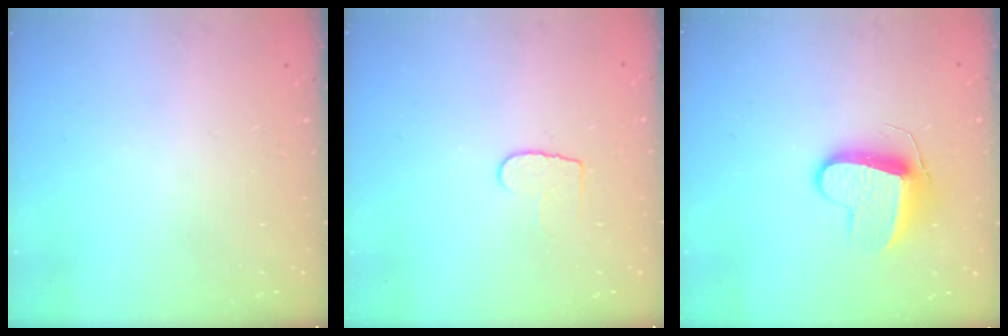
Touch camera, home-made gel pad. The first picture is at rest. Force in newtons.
{"total": 5.7, "press": 5.6, "slide": 0.5}
{"total": 9.9, "press": 9.9, "slide": 0.2}